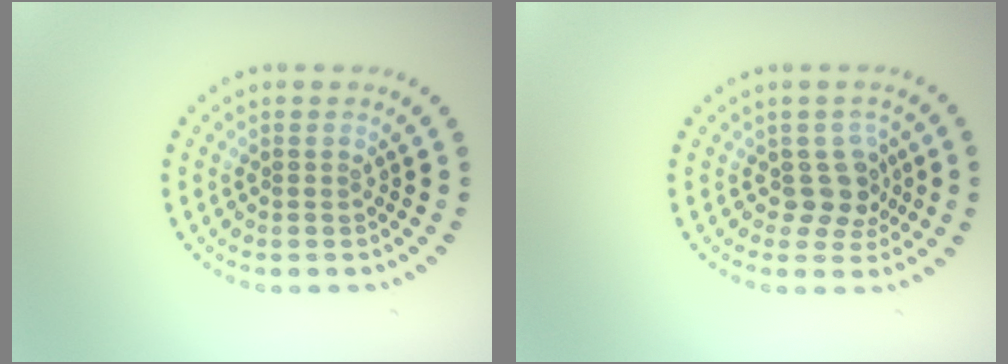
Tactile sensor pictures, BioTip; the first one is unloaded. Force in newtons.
{"total": 2.6, "press": 2.1, "slide": 1.6}